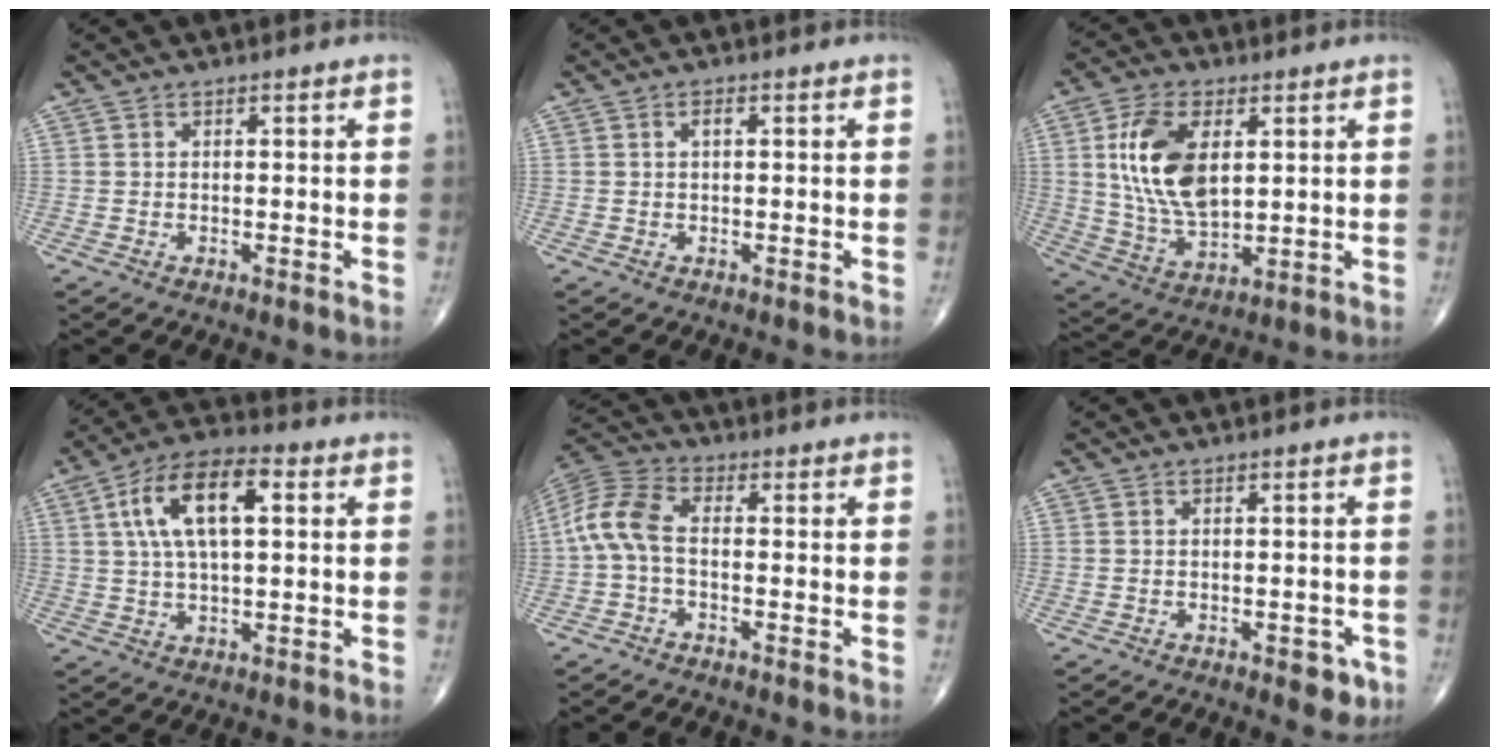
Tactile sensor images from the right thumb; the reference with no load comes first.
{"total": 1.2, "force": [0.3, 0.5, 1.1], "torque": [-0.018, 0.003, 0.003]}
{"total": 14.7, "force": [3.3, 7.9, 11.9], "torque": [-0.222, -0.013, 0.070]}
{"total": 13.5, "force": [3.4, 6.1, 11.6], "torque": [-0.210, 0.020, 0.056]}
{"total": 8.1, "force": [-1.0, 4.3, 6.8], "torque": [-0.151, 0.025, -0.033]}
{"total": 3.6, "force": [-1.7, 1.8, 2.6], "torque": [-0.016, 0.006, -0.017]}